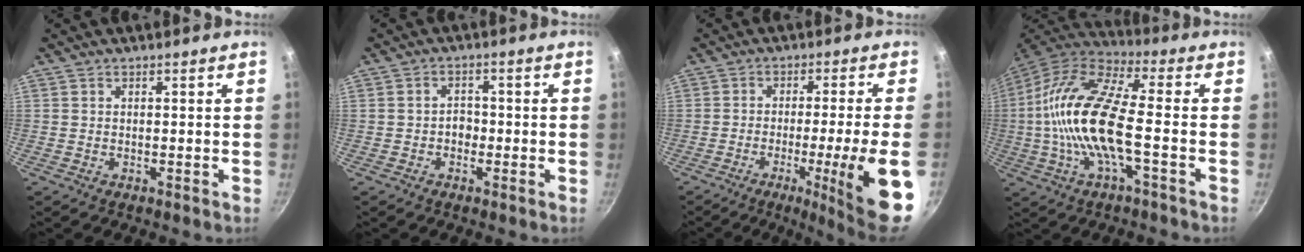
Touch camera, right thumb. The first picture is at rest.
{"total": 2.6, "force": [-0.8, 2.0, 1.4], "torque": [-0.003, 0.013, -0.015]}
{"total": 13.9, "force": [-4.7, 0.1, 13.1], "torque": [-0.191, 0.010, -0.062]}
{"total": 18.6, "force": [-2.1, 6.3, 17.4], "torque": [-0.343, 0.034, -0.057]}